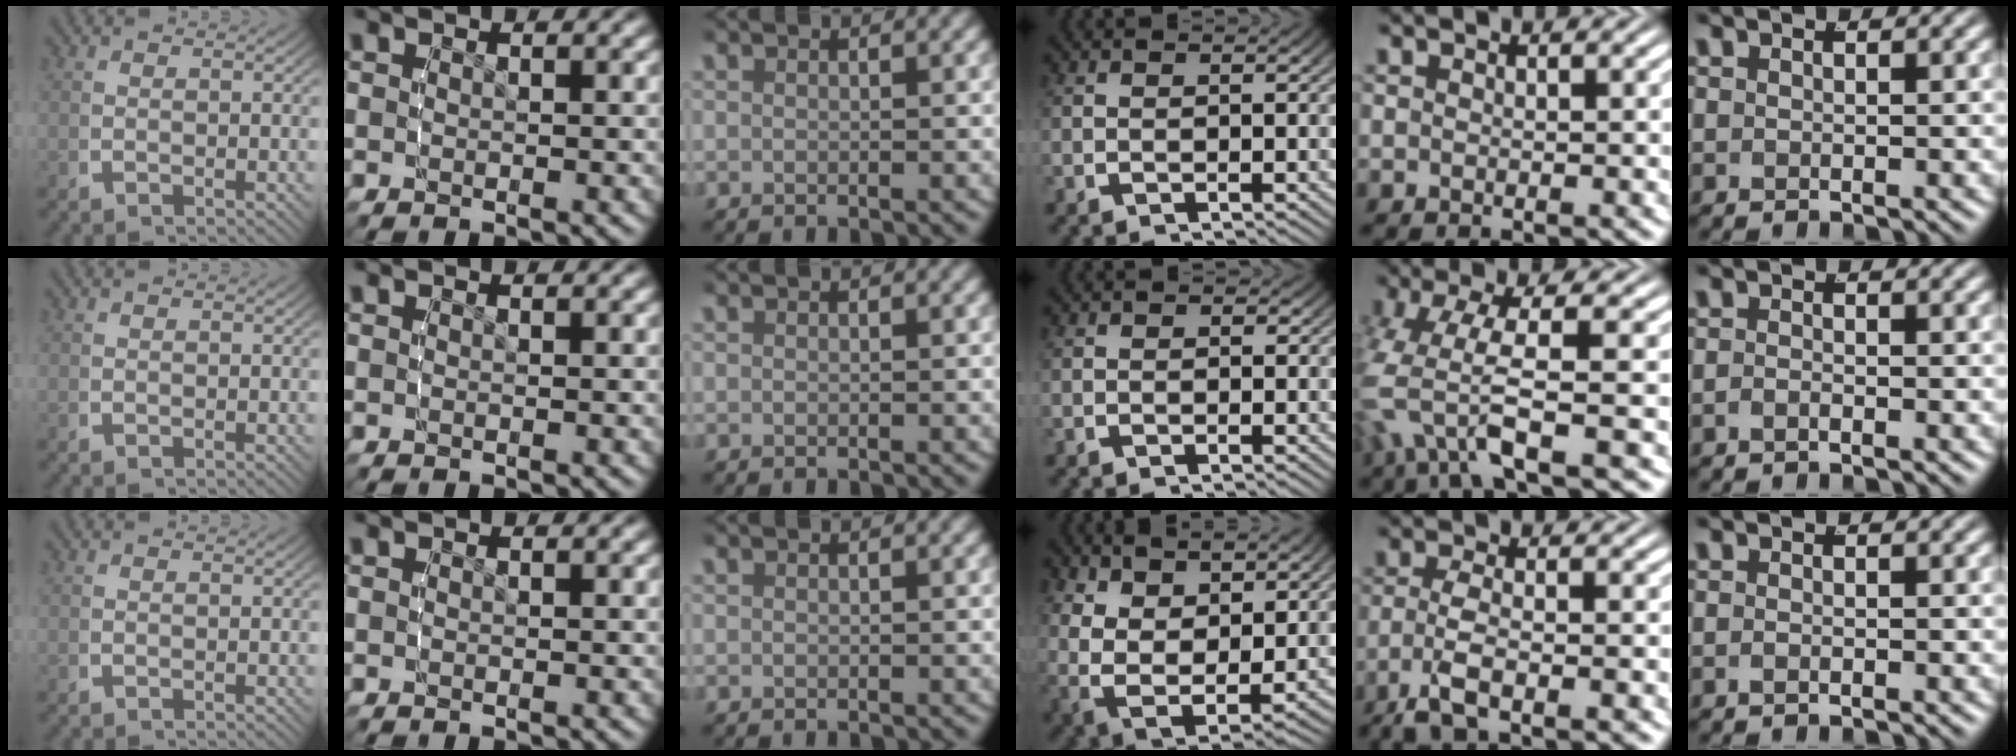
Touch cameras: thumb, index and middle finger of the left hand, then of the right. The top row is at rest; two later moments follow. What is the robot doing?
{"motion": "lift_and_place", "object": "sponge"}